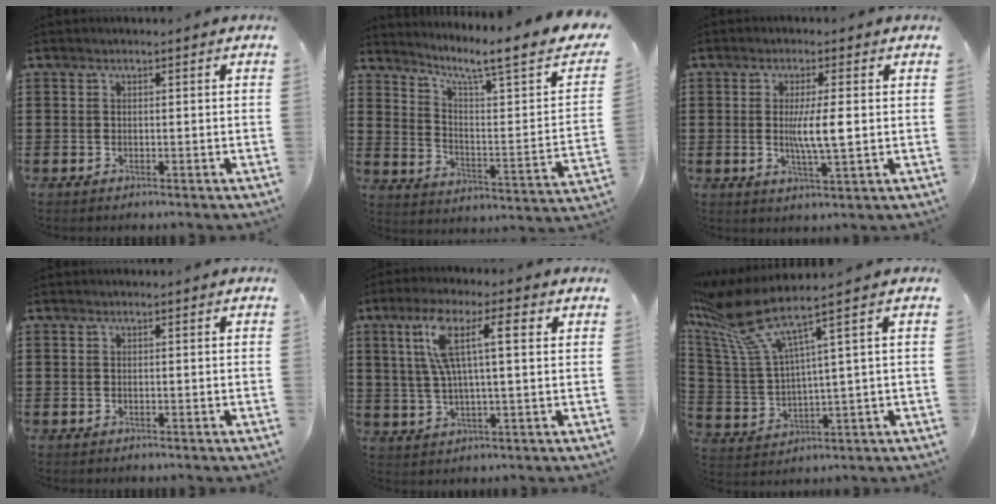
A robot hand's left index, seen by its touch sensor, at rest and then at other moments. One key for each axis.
{"total": 6.8, "fx": 5.0, "fy": 0.1, "fz": 4.6, "tx": -0.096, "ty": -0.041, "tz": 0.068}
{"total": 5.5, "fx": 0.2, "fy": 0.6, "fz": 5.4, "tx": -0.105, "ty": -0.006, "tz": -0.001}
{"total": 0.0}
{"total": 9.6, "fx": 3.4, "fy": 2.1, "fz": 8.8, "tx": -0.180, "ty": 0.011, "tz": 0.054}
{"total": 14.5, "fx": 10.3, "fy": 1.1, "fz": 10.2, "tx": -0.248, "ty": -0.061, "tz": 0.165}